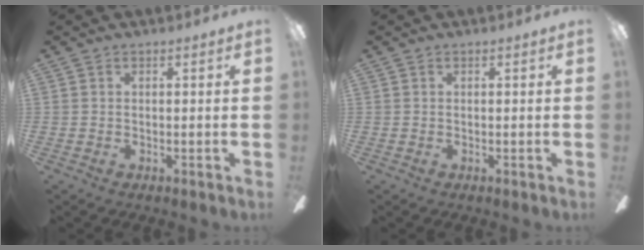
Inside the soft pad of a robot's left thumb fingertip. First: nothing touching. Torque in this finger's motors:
{"motor_torque": [0.08, 0.06, -0.04, -0.02, 0.00]}